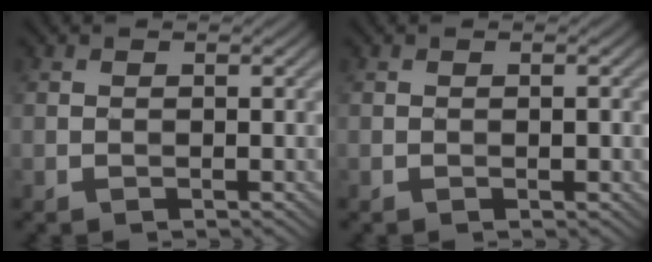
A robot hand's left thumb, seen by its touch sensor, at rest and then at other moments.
{"total": 0.0}